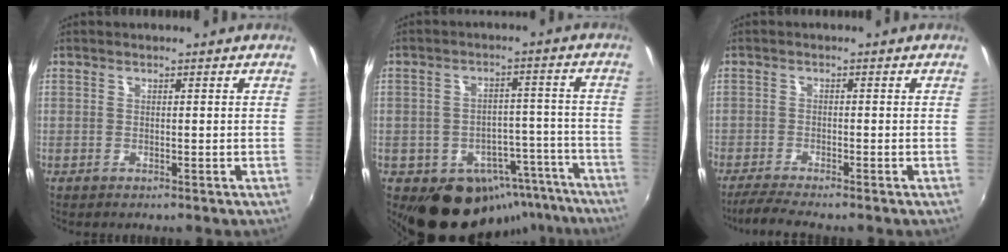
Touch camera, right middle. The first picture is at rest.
{"total": 16.0, "force": [-11.2, 10.2, 5.2], "torque": [-0.086, 0.044, -0.118]}
{"total": 4.4, "force": [-4.0, -0.4, 1.9], "torque": [-0.062, -0.014, -0.074]}